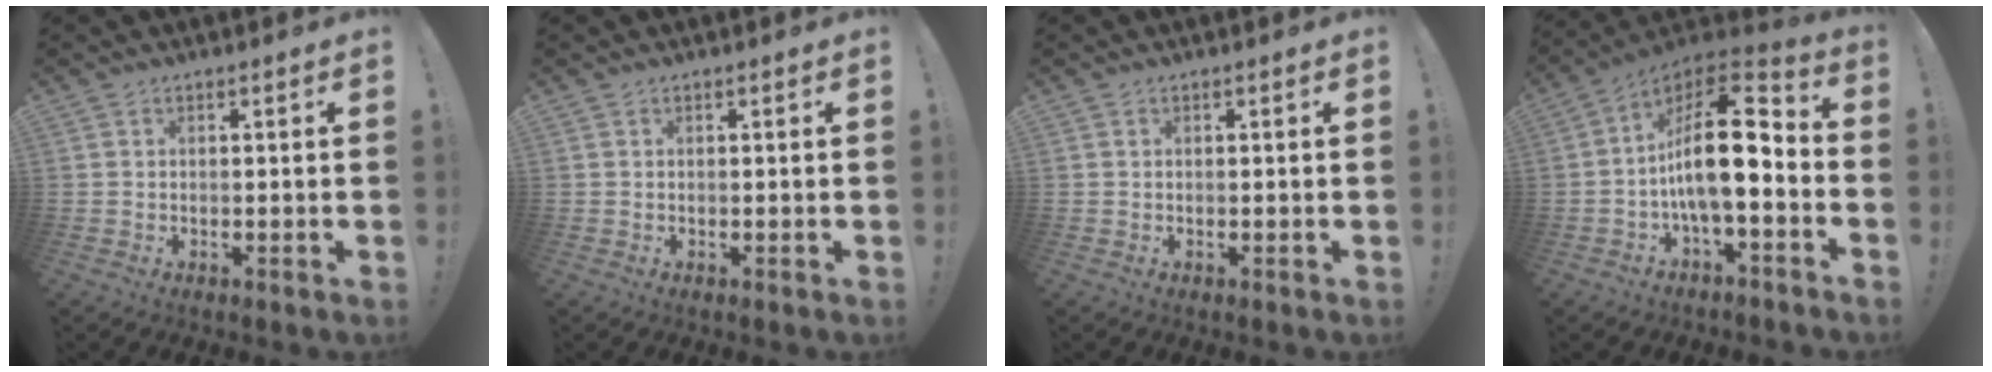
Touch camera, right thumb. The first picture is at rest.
{"total": 0.0}
{"total": 0.0}
{"total": 17.7, "force": [-1.8, 7.2, 16.1], "torque": [-0.272, 0.017, -0.027]}